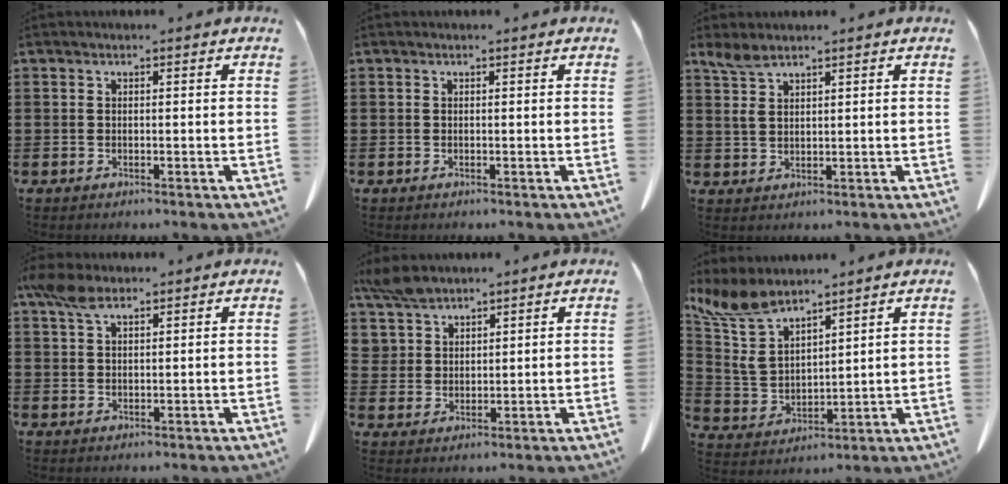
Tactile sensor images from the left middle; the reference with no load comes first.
{"total": 0.0}
{"total": 3.9, "force": [2.4, 1.5, 2.6], "torque": [-0.069, -0.001, 0.042]}
{"total": 4.6, "force": [3.0, 1.8, 3.0], "torque": [-0.067, 0.003, 0.056]}
{"total": 4.6, "force": [3.9, 2.3, 0.8], "torque": [-0.036, -0.005, 0.075]}
{"total": 9.6, "force": [7.0, 4.1, 5.3], "torque": [-0.140, -0.028, 0.128]}